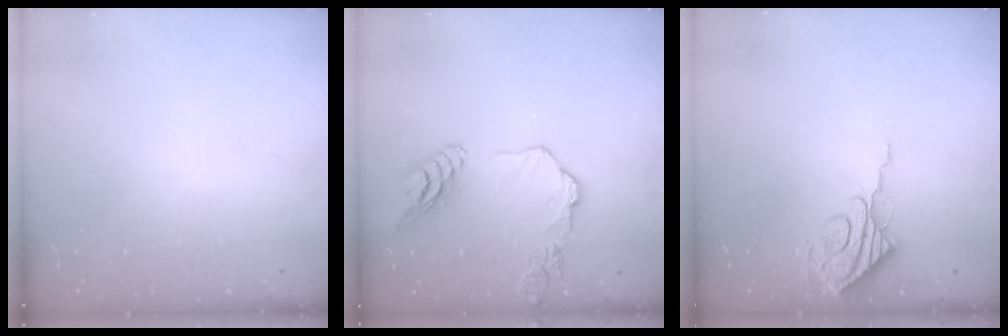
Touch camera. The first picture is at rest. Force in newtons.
{"total": 12.8, "press": 12.7, "slide": 1.3}
{"total": 9.7, "press": 9.6, "slide": 0.8}